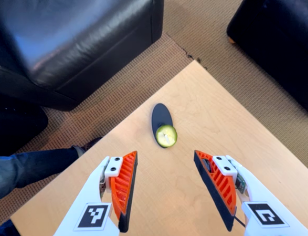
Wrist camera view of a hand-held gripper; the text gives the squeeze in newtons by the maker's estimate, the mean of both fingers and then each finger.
{"total": 0.0}